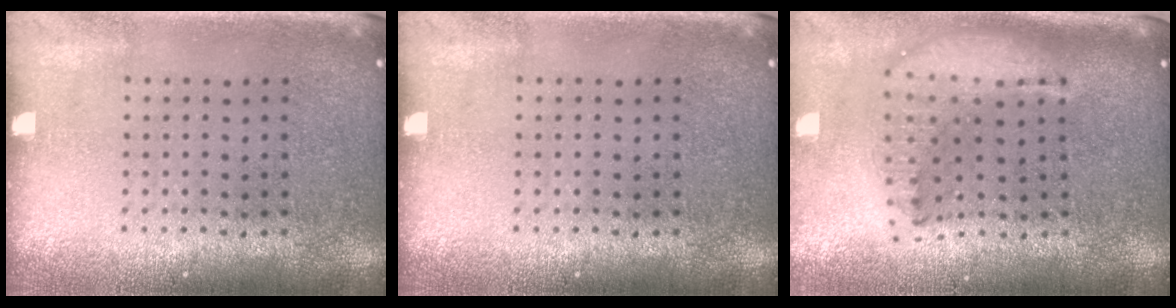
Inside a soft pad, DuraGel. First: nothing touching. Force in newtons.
{"total": 0.0}
{"total": 2.3, "press": 1.7, "slide": 1.5}